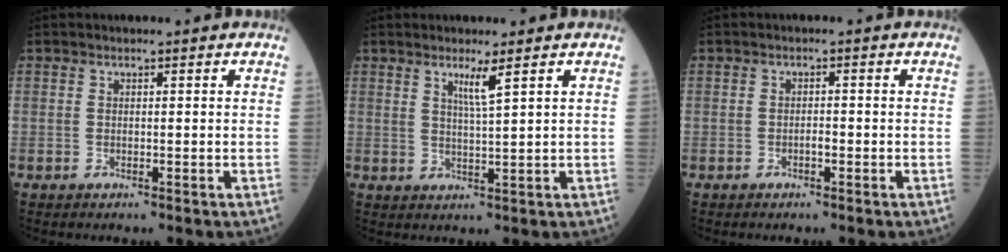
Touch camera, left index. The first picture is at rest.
{"total": 2.9, "force": [1.6, -0.7, 2.3], "torque": [-0.041, -0.012, 0.032]}
{"total": 0.9, "force": [-0.6, 0.2, 0.6], "torque": [-0.009, -0.001, -0.013]}